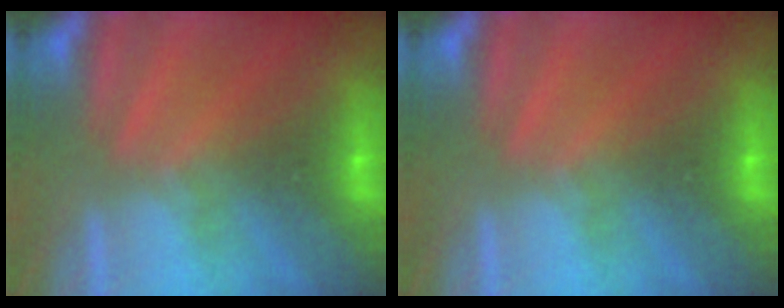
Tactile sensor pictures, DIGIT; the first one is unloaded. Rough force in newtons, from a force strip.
{"total": 0.0}